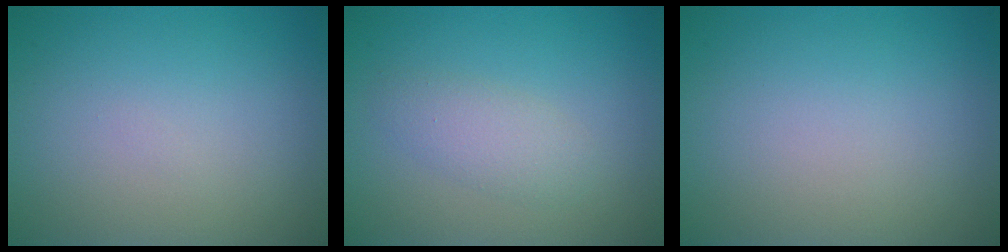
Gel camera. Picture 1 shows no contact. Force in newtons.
{"total": 2.3, "press": 2.3, "slide": 0.1}
{"total": 0.0}